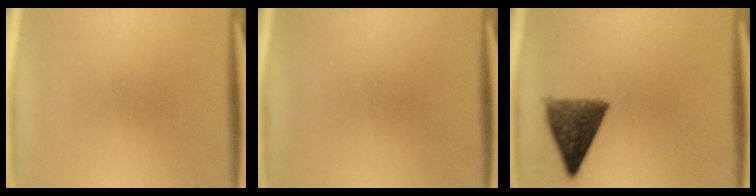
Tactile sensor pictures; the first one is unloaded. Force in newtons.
{"total": 0.0}
{"total": 8.6}